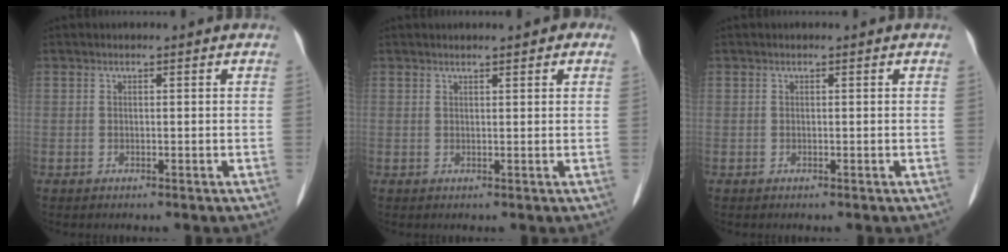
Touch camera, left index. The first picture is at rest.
{"total": 2.9, "force": [2.1, 0.7, 1.9], "torque": [-0.025, 0.016, 0.026]}
{"total": 0.0}